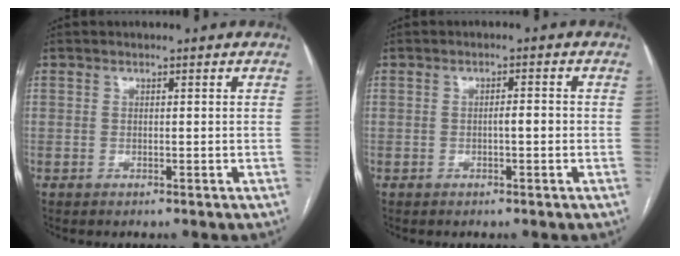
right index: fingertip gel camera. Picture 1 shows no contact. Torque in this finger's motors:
{"motor_torque": [0.17, 0.13, 0.15, 0.03]}